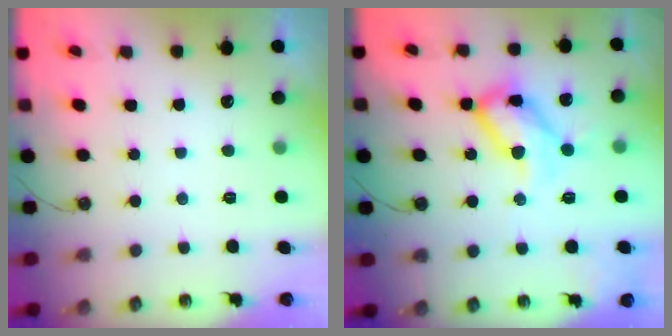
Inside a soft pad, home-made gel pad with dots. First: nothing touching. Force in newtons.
{"total": 18.0, "press": 17.9, "slide": 1.3}